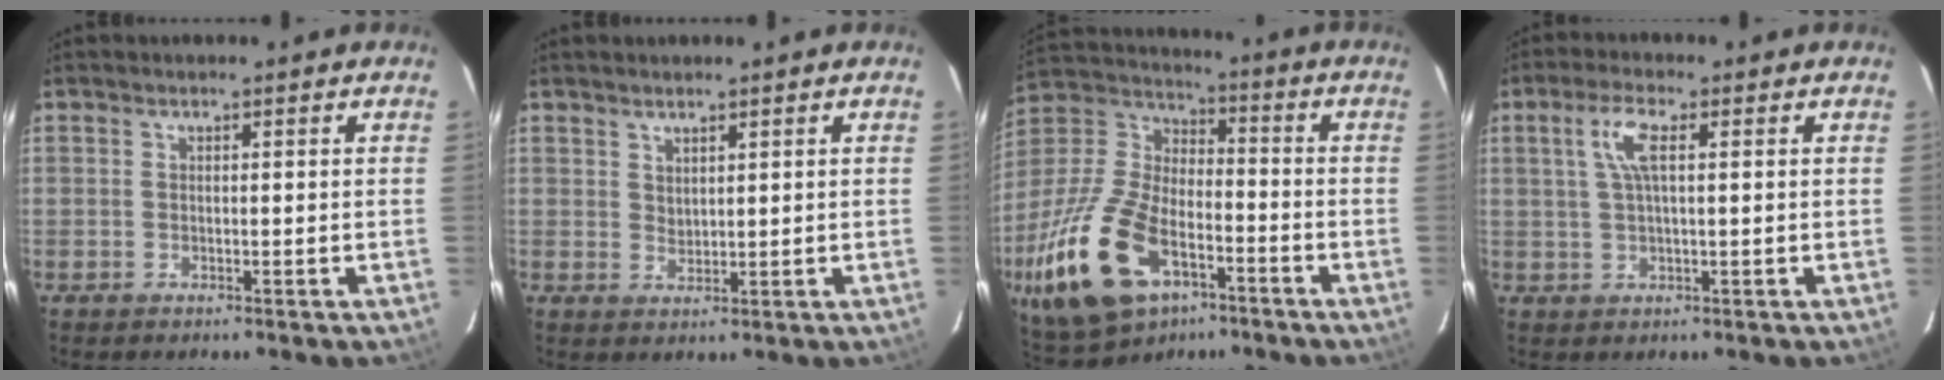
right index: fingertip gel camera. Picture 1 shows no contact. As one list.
[{"total": 2.0, "force": [1.7, 0.9, 0.5], "torque": [-0.006, 0.001, 0.032]}, {"total": 26.3, "force": [-12.2, 14.8, 18.0], "torque": [-0.410, -0.022, -0.210]}, {"total": 5.0, "force": [1.4, 1.3, 4.6], "torque": [-0.093, 0.007, 0.029]}]